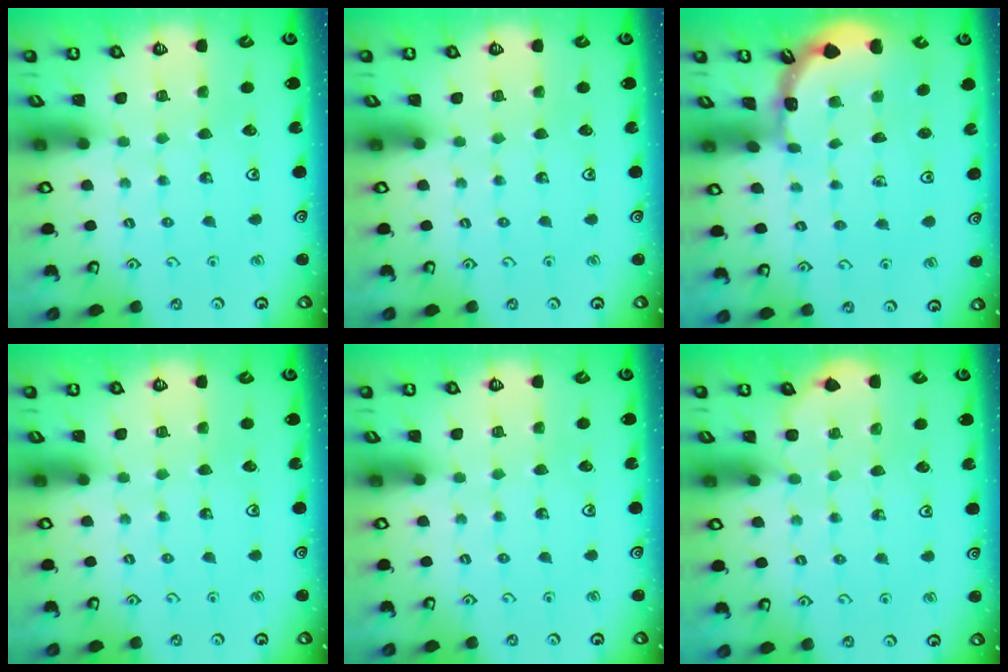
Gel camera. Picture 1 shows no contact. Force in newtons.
{"total": 0.0}
{"total": 1.7, "press": 1.7, "slide": 0.1}
{"total": 0.0}
{"total": 0.0}
{"total": 2.7, "press": 2.7, "slide": 0.3}